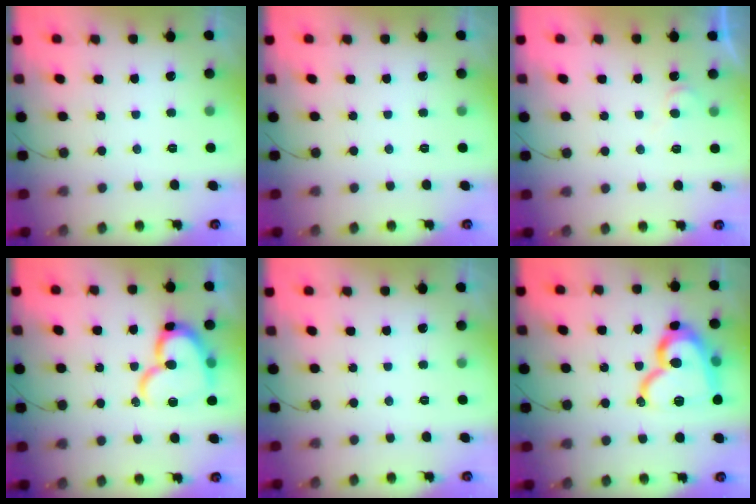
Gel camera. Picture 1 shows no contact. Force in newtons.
{"total": 0.0}
{"total": 4.4, "press": 4.4, "slide": 0.4}
{"total": 16.3, "press": 16.3, "slide": 1.4}
{"total": 0.0}
{"total": 19.7, "press": 19.6, "slide": 1.7}